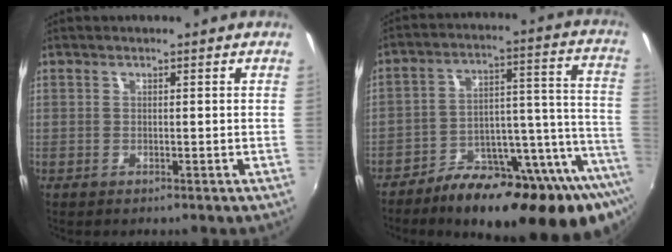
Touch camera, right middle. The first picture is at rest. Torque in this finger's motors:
{"motor_torque": [1.46, -0.68, 0.80, 0.17]}